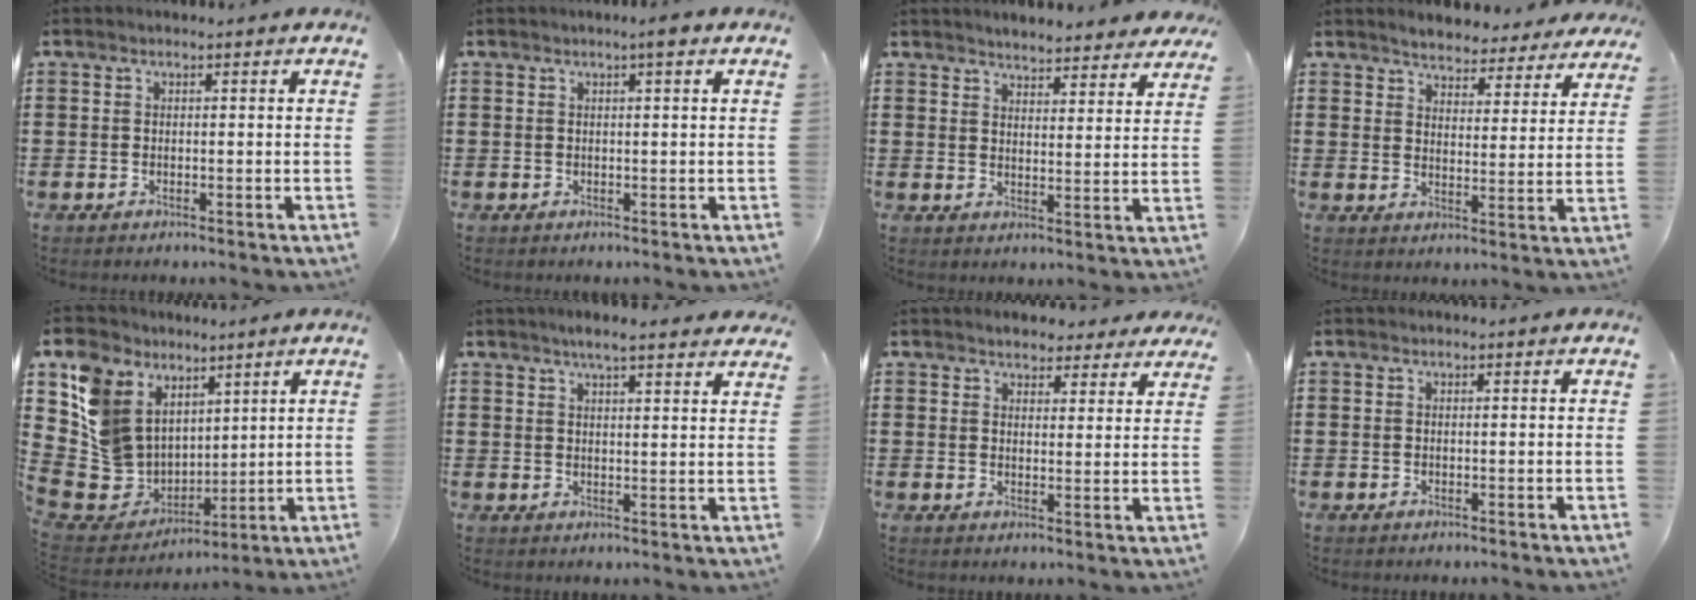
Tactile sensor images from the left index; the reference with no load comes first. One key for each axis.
{"total": 1.7, "fx": 0.9, "fy": 0.1, "fz": 1.5, "tx": -0.029, "ty": 0.003, "tz": 0.015}
{"total": 4.0, "fx": 4.0, "fy": 0.1, "fz": 0.4, "tx": -0.016, "ty": -0.023, "tz": 0.071}
{"total": 4.1, "fx": 4.1, "fy": 0.3, "fz": 0.3, "tx": -0.028, "ty": -0.023, "tz": 0.070}
{"total": 11.2, "fx": 3.2, "fy": 9.9, "fz": 4.2, "tx": -0.147, "ty": -0.017, "tz": 0.068}
{"total": 4.0, "fx": 3.5, "fy": 0.2, "fz": 2.0, "tx": -0.047, "ty": -0.004, "tz": 0.062}
{"total": 3.1, "fx": 3.0, "fy": 0.8, "fz": 0.1, "tx": -0.013, "ty": -0.006, "tz": 0.057}
{"total": 0.0}